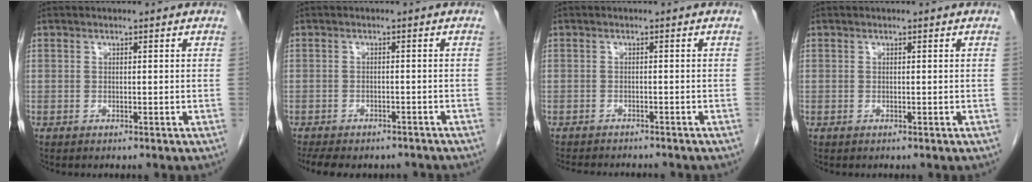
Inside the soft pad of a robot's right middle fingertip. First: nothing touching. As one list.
[{"total": 10.1, "force": [-8.5, 3.7, 3.8], "torque": [-0.076, -0.002, -0.109]}, {"total": 7.3, "force": [-6.7, 1.4, 2.5], "torque": [-0.038, -0.008, -0.091]}, {"total": 0.0}]